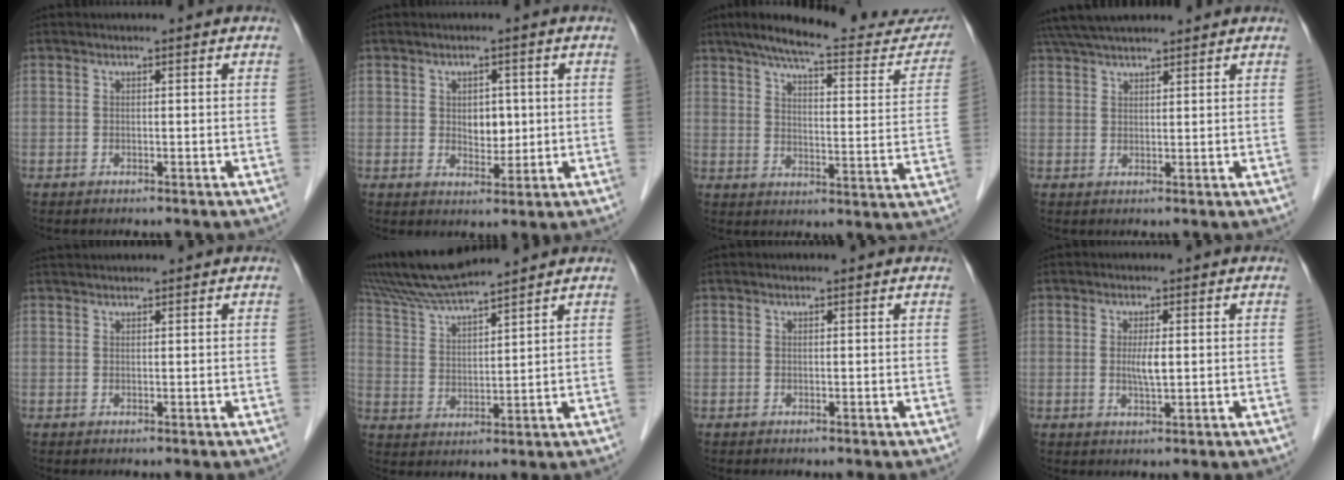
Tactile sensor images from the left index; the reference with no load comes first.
{"total": 4.0, "force": [0.5, 2.8, 2.8], "torque": [-0.039, 0.004, 0.013]}
{"total": 22.6, "force": [19.8, 4.1, 10.1], "torque": [-0.137, -0.021, 0.248]}
{"total": 8.9, "force": [7.9, 1.6, 3.9], "torque": [-0.070, 0.043, 0.134]}
{"total": 2.9, "force": [2.8, 0.2, 0.9], "torque": [-0.011, 0.032, 0.049]}
{"total": 11.1, "force": [10.1, -0.2, 4.7], "torque": [-0.096, 0.025, 0.188]}
{"total": 0.7, "force": [0.7, 0.1, 0.1], "torque": [-0.007, 0.004, 0.008]}
{"total": 2.6, "force": [0.2, 0.4, 2.6], "torque": [-0.052, -0.003, 0.005]}